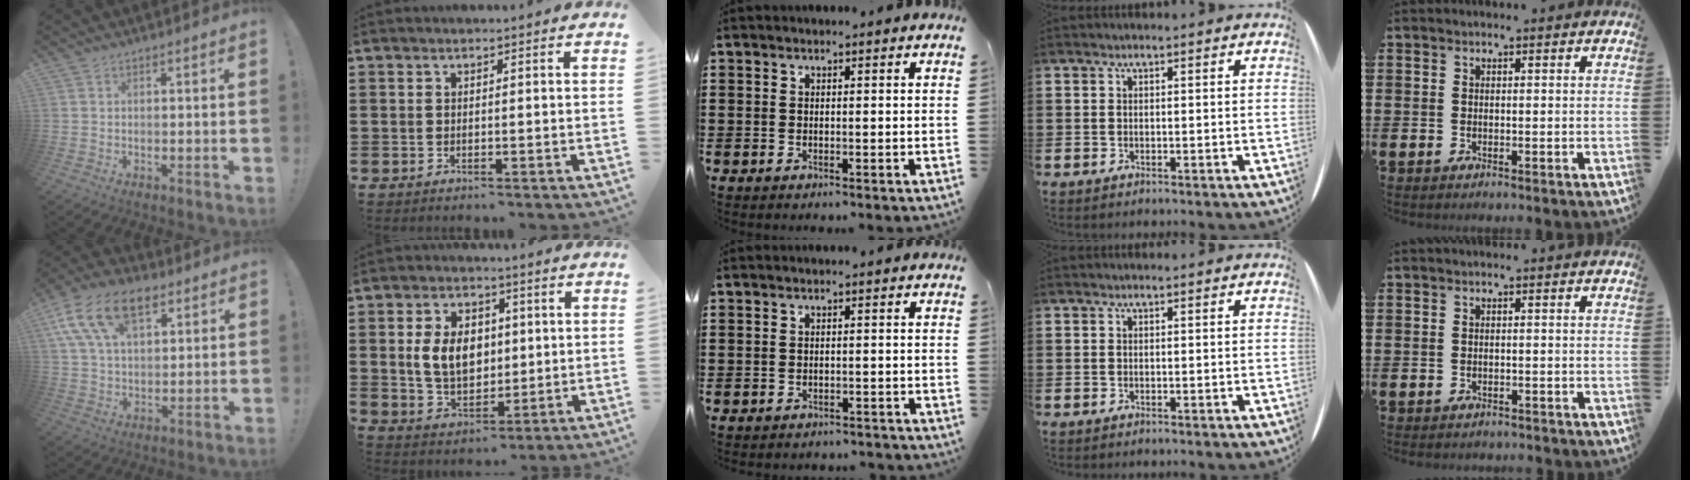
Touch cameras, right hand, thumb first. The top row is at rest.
{"thumb": {"total": 16.5, "force": [7.8, 9.4, 11.0], "torque": [-0.205, -0.023, 0.142]}, "index": {"total": 8.1, "force": [1.0, 5.7, 5.7], "torque": [-0.129, 0.011, 0.014]}, "middle": {"total": 1.3, "force": [-1.3, 0.0, 0.1], "torque": [-0.007, -0.001, -0.027]}, "little": {"total": 0.6, "force": [-0.6, 0.1, 0.0], "torque": [-0.003, 0.000, -0.014]}}